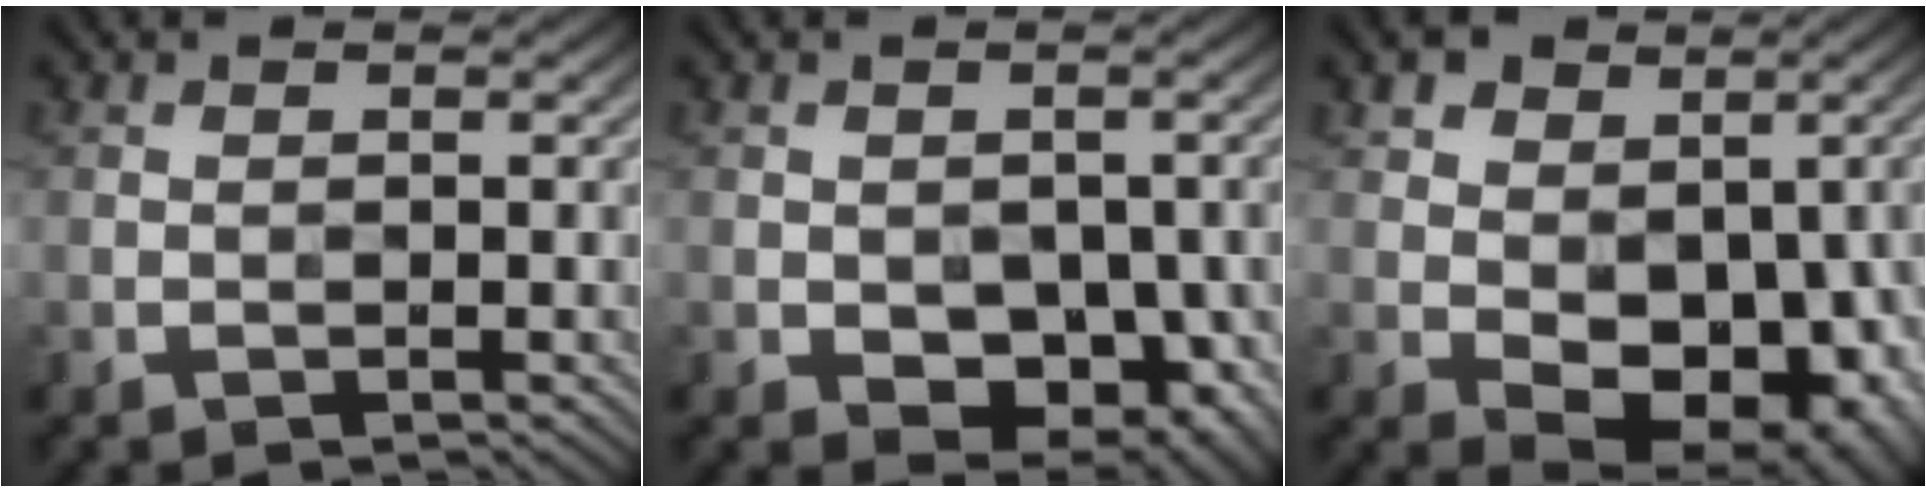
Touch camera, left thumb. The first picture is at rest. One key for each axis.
{"total": 6.0, "fx": -2.0, "fy": 4.0, "fz": 4.0, "tx": -0.062, "ty": -0.019, "tz": -0.023}
{"total": 11.6, "fx": 0.4, "fy": 8.6, "fz": 7.8, "tx": -0.093, "ty": -0.013, "tz": 0.025}